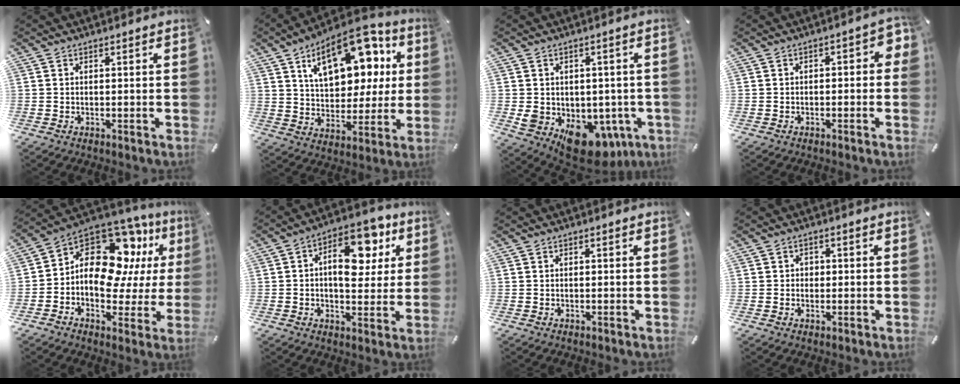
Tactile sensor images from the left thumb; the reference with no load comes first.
{"total": 19.5, "force": [9.7, 11.2, 12.7], "torque": [-0.192, -0.044, 0.167]}
{"total": 12.4, "force": [-4.6, 9.3, 6.7], "torque": [-0.076, 0.009, -0.068]}
{"total": 3.8, "force": [-1.2, 2.0, 3.0], "torque": [-0.044, 0.012, -0.025]}
{"total": 15.8, "force": [4.6, 11.1, 10.3], "torque": [-0.182, -0.043, 0.077]}
{"total": 13.8, "force": [4.1, 8.1, 10.4], "torque": [-0.139, -0.018, 0.069]}
{"total": 0.0}
{"total": 2.2, "force": [-0.4, 2.0, 0.8], "torque": [-0.009, 0.005, -0.014]}